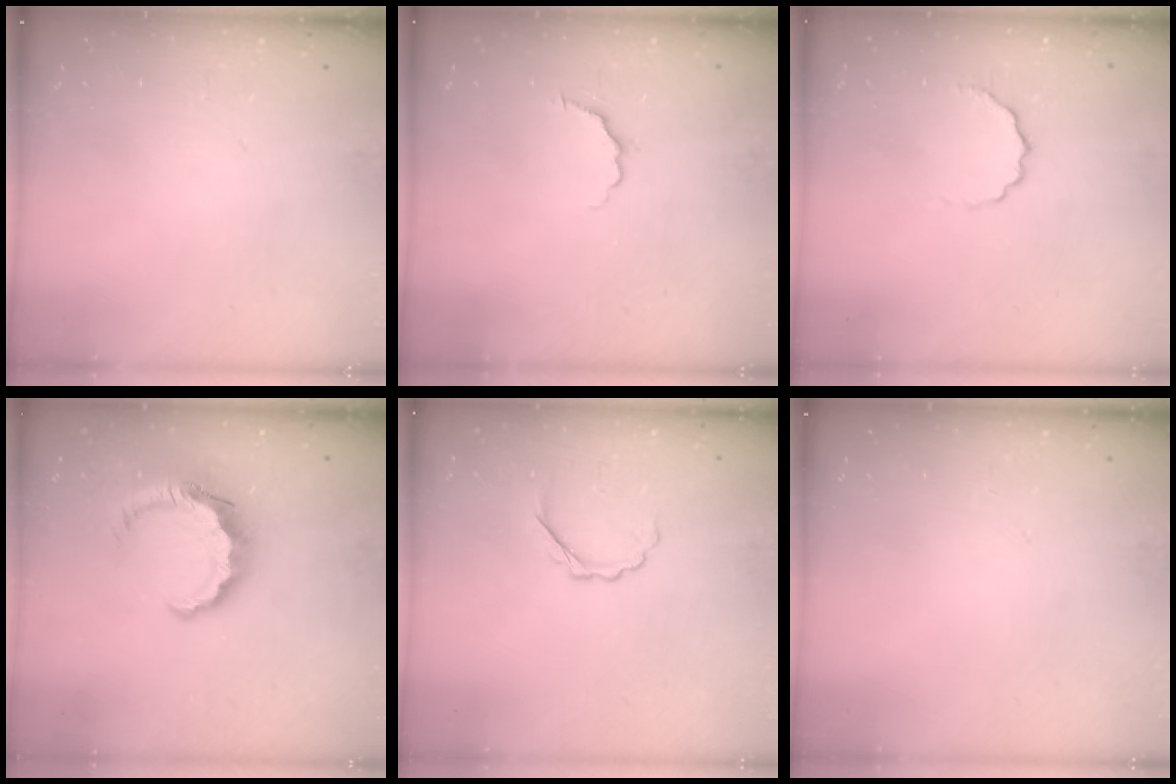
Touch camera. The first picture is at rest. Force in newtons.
{"total": 4.0, "press": 3.9, "slide": 0.9}
{"total": 4.9, "press": 4.8, "slide": 1.0}
{"total": 8.7, "press": 8.6, "slide": 1.4}
{"total": 3.3, "press": 3.2, "slide": 1.1}
{"total": 0.0}